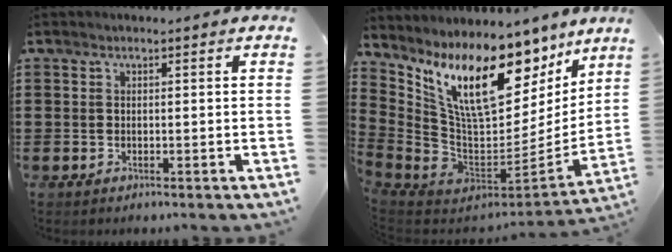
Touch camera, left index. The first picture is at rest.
{"total": 15.1, "force": [9.6, 6.1, 10.0], "torque": [-0.207, -0.065, 0.170]}